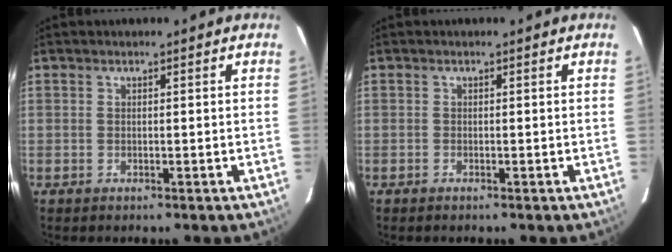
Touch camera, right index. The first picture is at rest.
{"total": 0.0}